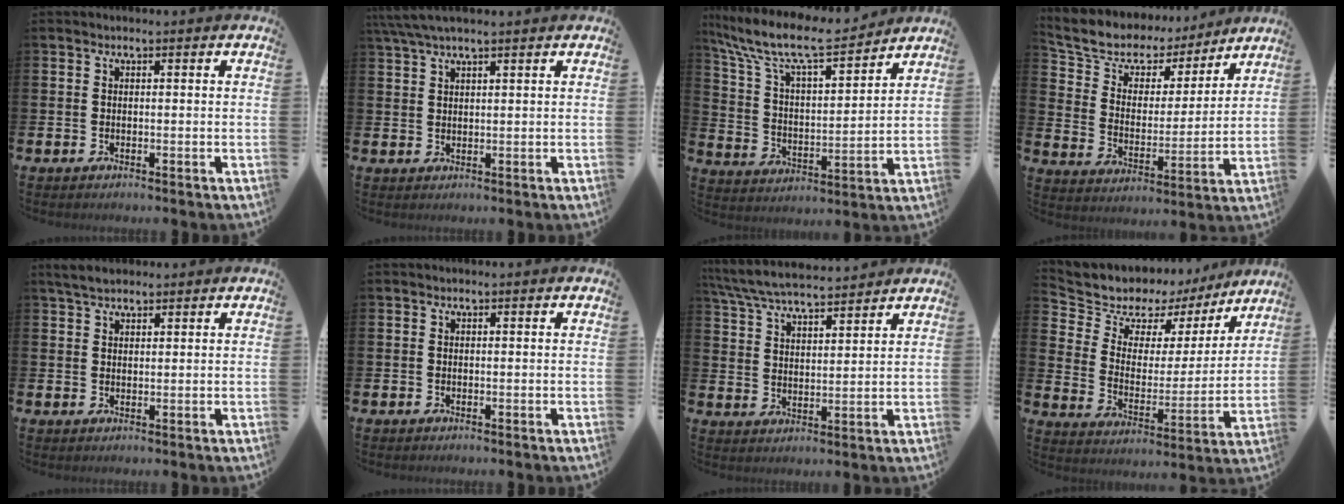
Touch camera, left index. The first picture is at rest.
{"total": 3.8, "force": [3.1, 0.5, 2.2], "torque": [-0.057, 0.000, 0.059]}
{"total": 11.3, "force": [9.7, 2.8, 5.1], "torque": [-0.145, -0.054, 0.168]}
{"total": 9.1, "force": [7.9, 4.2, 1.7], "torque": [-0.080, -0.052, 0.141]}
{"total": 3.4, "force": [3.0, 1.1, 1.2], "torque": [-0.022, -0.004, 0.054]}
{"total": 0.0}
{"total": 7.0, "force": [6.7, 0.9, 1.7], "torque": [-0.063, -0.031, 0.122]}
{"total": 7.9, "force": [6.8, 3.8, 1.1], "torque": [-0.070, -0.055, 0.118]}